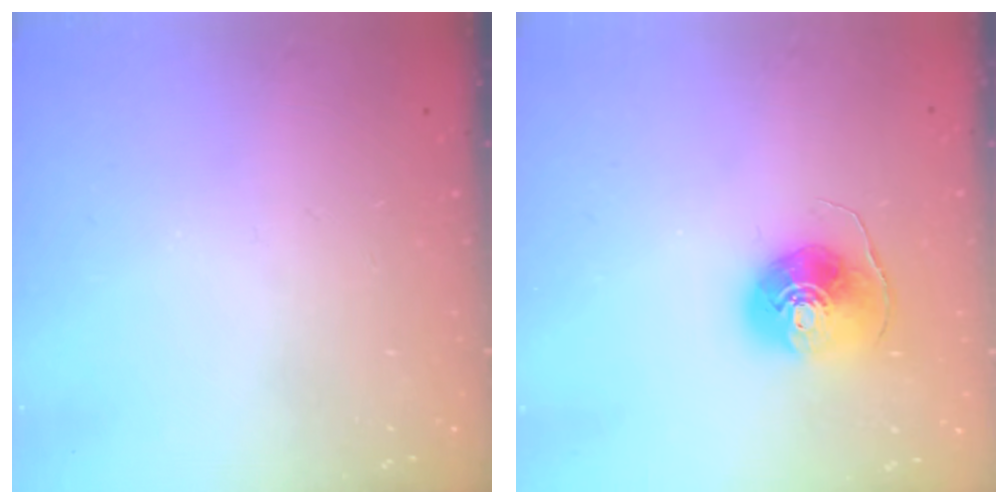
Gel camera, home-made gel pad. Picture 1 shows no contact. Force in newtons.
{"total": 8.3, "press": 8.3, "slide": 0.6}